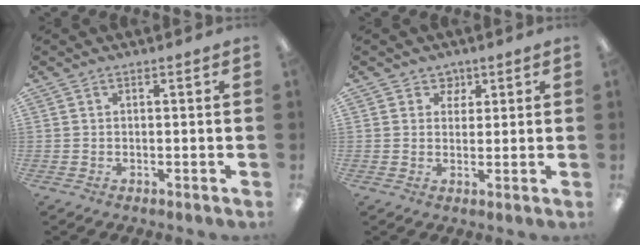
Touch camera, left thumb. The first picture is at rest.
{"total": 3.5, "force": [2.1, 2.7, 0.2], "torque": [0.009, -0.009, 0.033]}